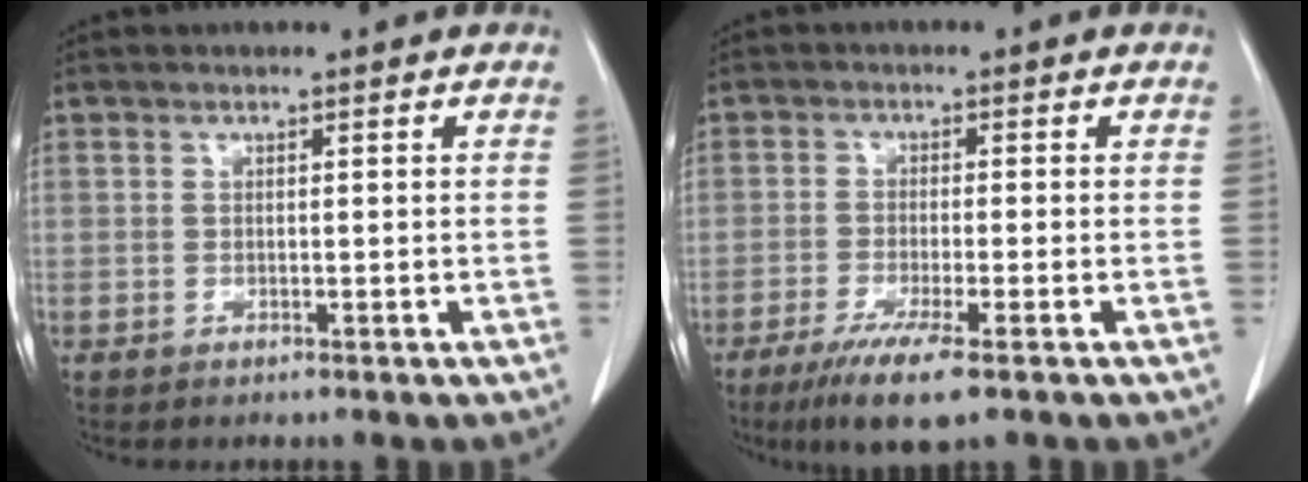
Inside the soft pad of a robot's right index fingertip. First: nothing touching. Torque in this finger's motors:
{"motor_torque": [0.45, -0.41, 0.39, 0.08]}